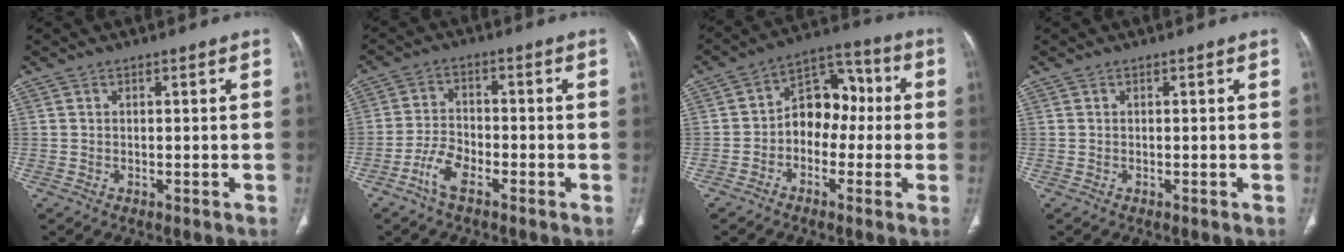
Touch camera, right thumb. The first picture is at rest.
{"total": 5.5, "force": [-3.5, 2.4, 3.5], "torque": [-0.075, 0.020, -0.068]}
{"total": 10.3, "force": [-0.9, 7.5, 7.0], "torque": [-0.064, 0.043, -0.031]}
{"total": 0.0}